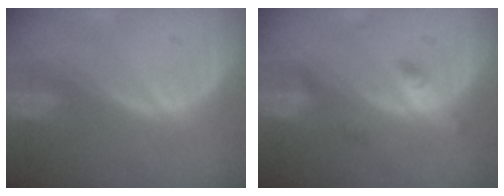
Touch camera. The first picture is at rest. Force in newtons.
{"total": 2.9, "press": 2.9, "slide": 0.2}